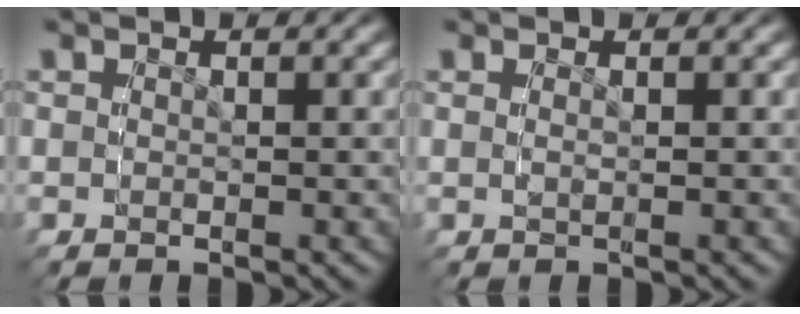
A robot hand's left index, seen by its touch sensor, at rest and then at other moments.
{"total": 1.3, "force": [0.0, -1.1, 0.6], "torque": [-0.008, 0.011, -0.003]}